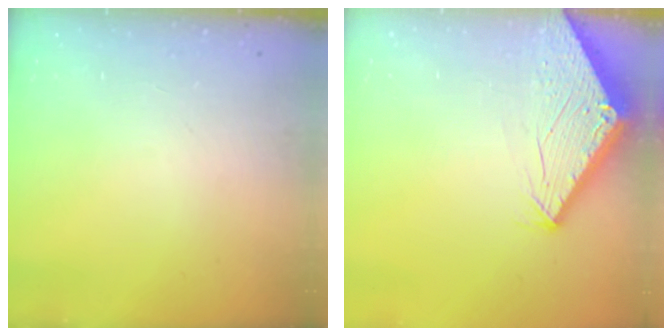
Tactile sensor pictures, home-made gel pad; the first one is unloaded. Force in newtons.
{"total": 2.8, "press": 2.8, "slide": 0.1}